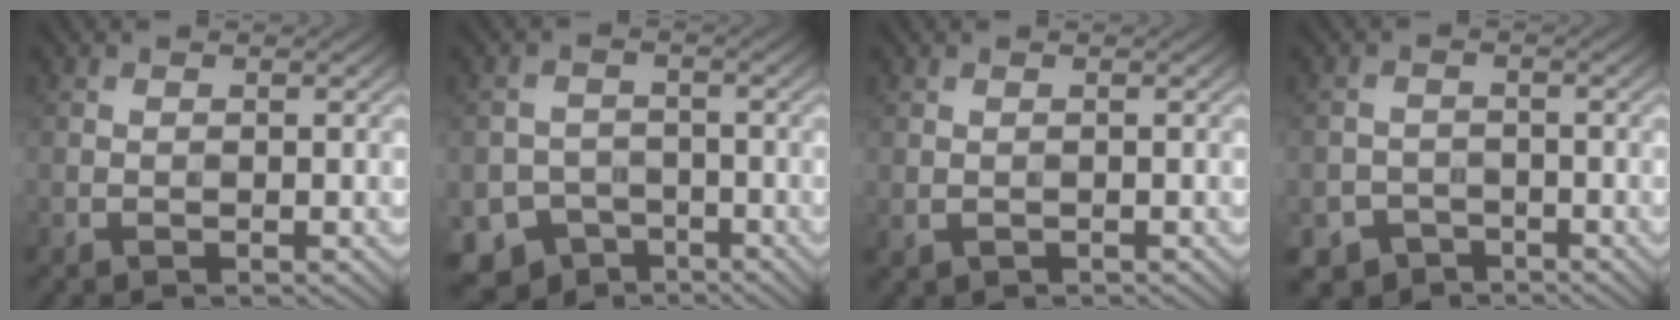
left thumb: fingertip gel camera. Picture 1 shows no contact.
{"total": 8.7, "force": [-5.9, 6.0, 2.2], "torque": [-0.042, -0.020, -0.090]}
{"total": 0.7, "force": [-0.2, 0.6, 0.4], "torque": [-0.009, -0.003, -0.003]}
{"total": 3.5, "force": [-2.6, 2.2, 0.4], "torque": [-0.003, -0.003, -0.047]}